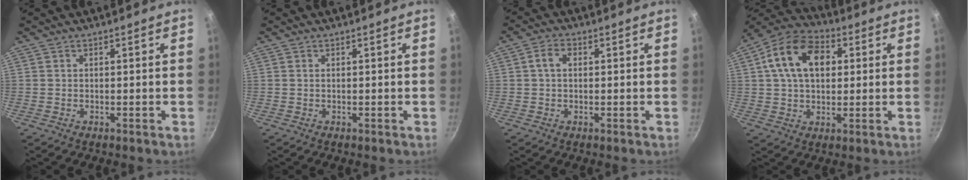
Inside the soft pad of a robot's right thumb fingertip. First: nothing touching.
{"total": 0.0}
{"total": 3.2, "force": [0.5, 2.2, 2.3], "torque": [-0.042, 0.008, 0.004]}
{"total": 14.8, "force": [3.5, 10.0, 10.3], "torque": [-0.154, 0.016, 0.043]}